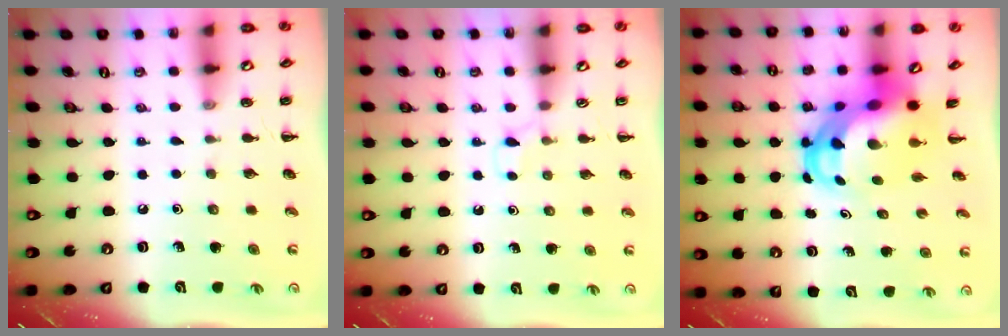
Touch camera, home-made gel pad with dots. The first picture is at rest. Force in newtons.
{"total": 2.3, "press": 2.2, "slide": 0.8}
{"total": 8.8, "press": 8.5, "slide": 2.5}